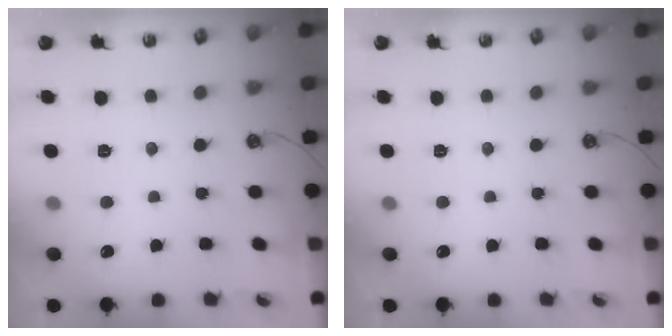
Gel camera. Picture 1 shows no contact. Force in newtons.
{"total": 0.0}